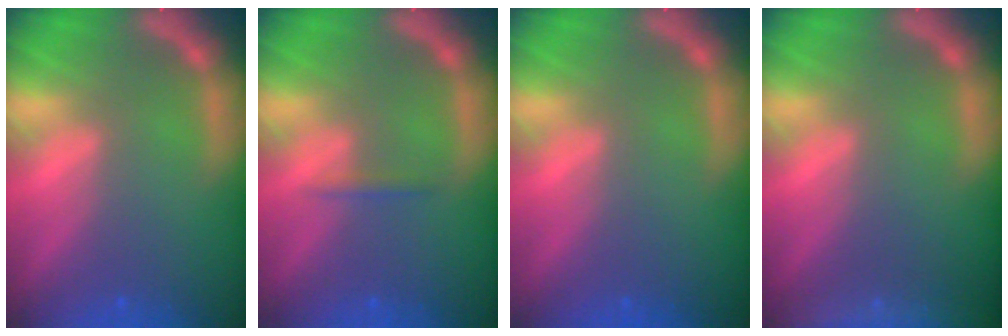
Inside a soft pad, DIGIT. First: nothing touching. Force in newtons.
{"total": 0.9}
{"total": 0.0}
{"total": 9.5}